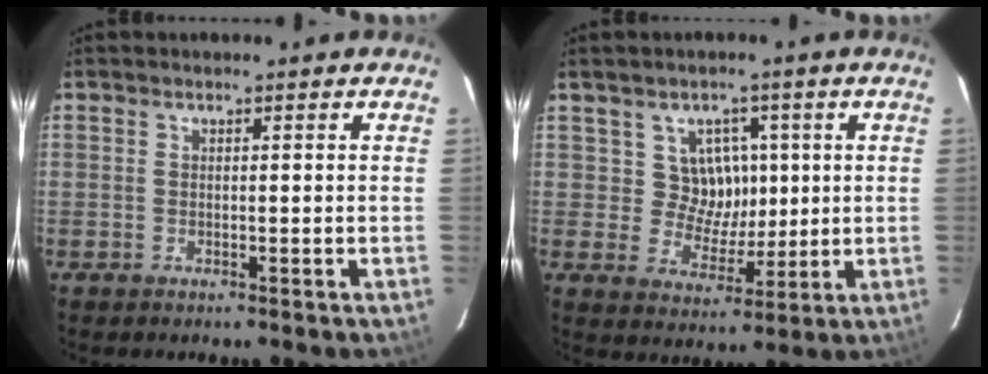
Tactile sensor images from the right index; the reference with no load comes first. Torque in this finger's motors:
{"motor_torque": [-0.06, 0.00, -0.05, 0.00]}